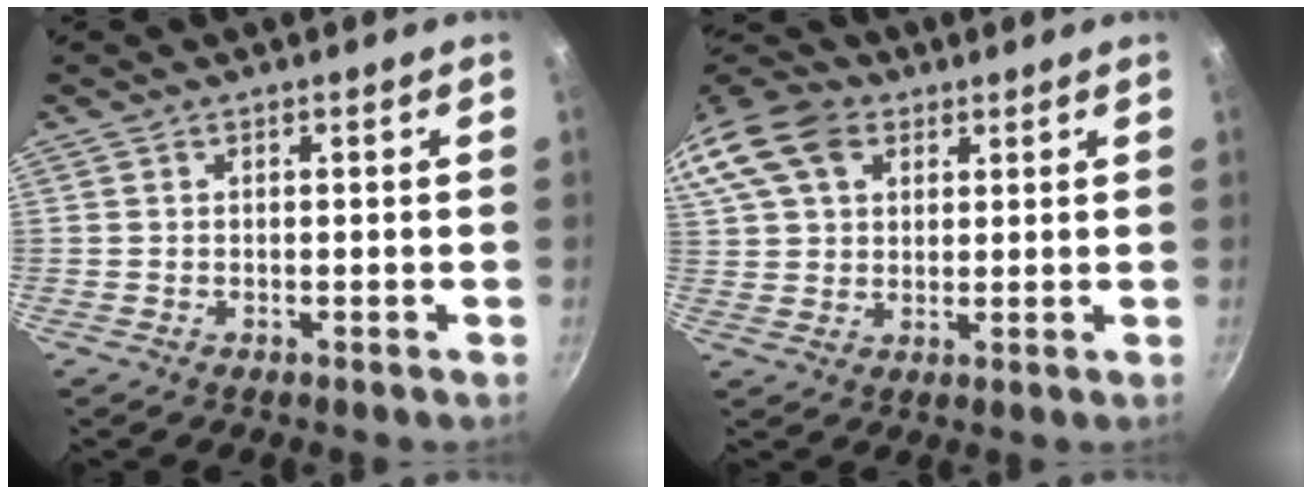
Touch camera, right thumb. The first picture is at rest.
{"total": 17.4, "force": [7.4, 12.5, 9.6], "torque": [-0.211, 0.028, 0.129]}